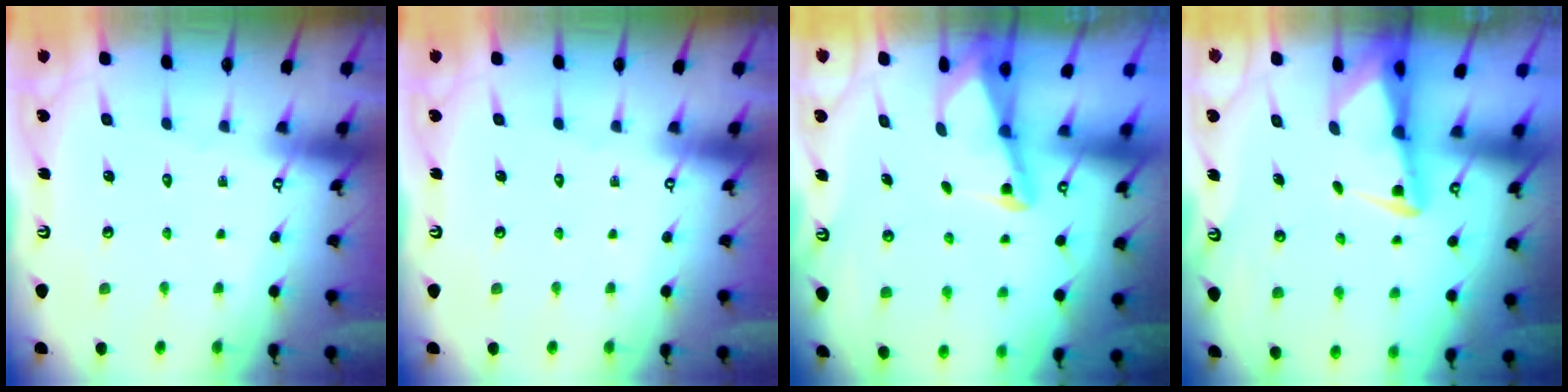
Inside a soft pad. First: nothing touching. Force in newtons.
{"total": 0.0}
{"total": 2.1, "press": 2.1, "slide": 0.3}
{"total": 3.0, "press": 2.9, "slide": 0.6}